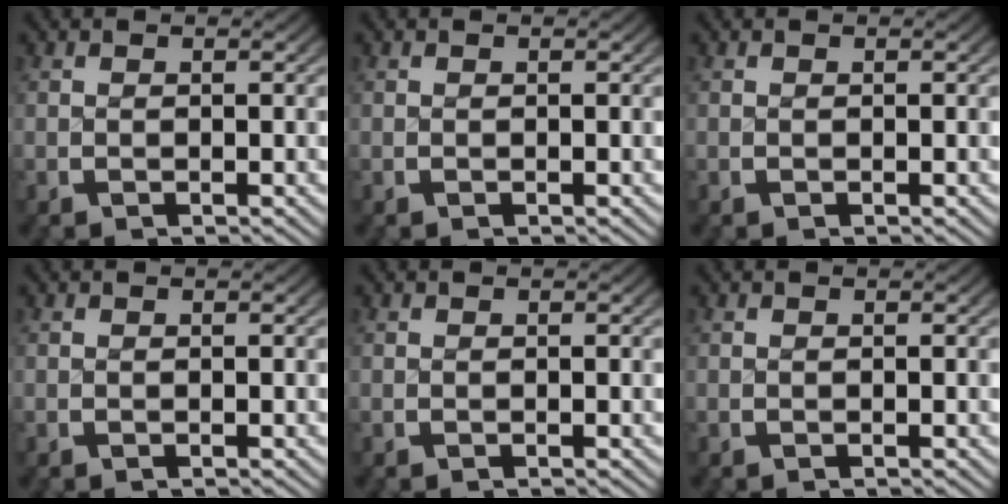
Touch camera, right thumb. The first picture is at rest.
{"total": 0.0}
{"total": 0.0}
{"total": 0.0}
{"total": 0.0}
{"total": 0.0}